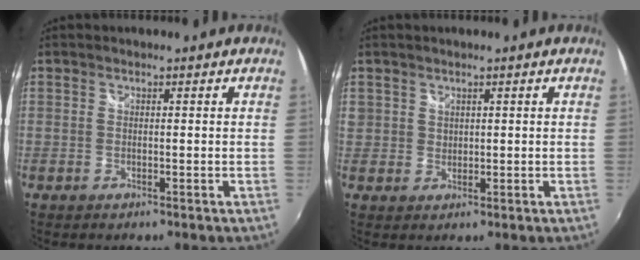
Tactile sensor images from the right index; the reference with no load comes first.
{"total": 2.2, "force": [1.0, 2.0, 0.2], "torque": [0.004, 0.005, 0.017]}